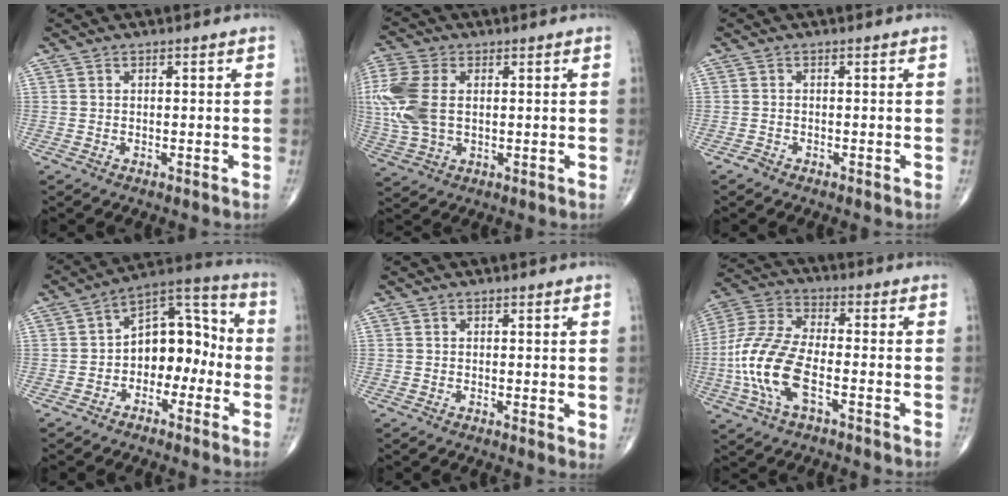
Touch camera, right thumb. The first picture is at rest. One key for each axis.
{"total": 12.6, "fx": 1.1, "fy": 7.9, "fz": 9.7, "tx": -0.248, "ty": 0.008, "tz": 0.025}
{"total": 0.9, "fx": -0.8, "fy": 0.5, "fz": 0.1, "tx": -0.004, "ty": 0.001, "tz": -0.019}
{"total": 11.9, "fx": -2.3, "fy": 7.9, "fz": 8.6, "tx": -0.086, "ty": 0.048, "tz": -0.052}
{"total": 1.3, "fx": 0.4, "fy": 0.5, "fz": 1.1, "tx": -0.019, "ty": -0.007, "tz": 0.003}
{"total": 14.3, "fx": -4.0, "fy": 6.3, "fz": 12.2, "tx": -0.273, "ty": 0.024, "tz": -0.080}